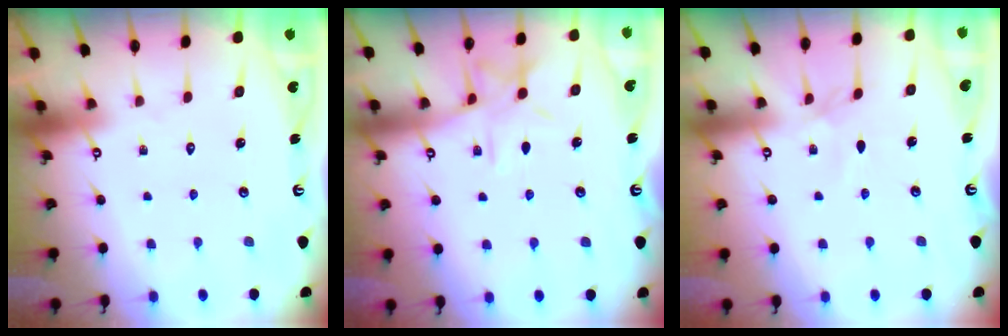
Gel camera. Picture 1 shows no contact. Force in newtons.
{"total": 8.8, "press": 8.8, "slide": 0.4}
{"total": 1.7, "press": 1.7, "slide": 0.4}